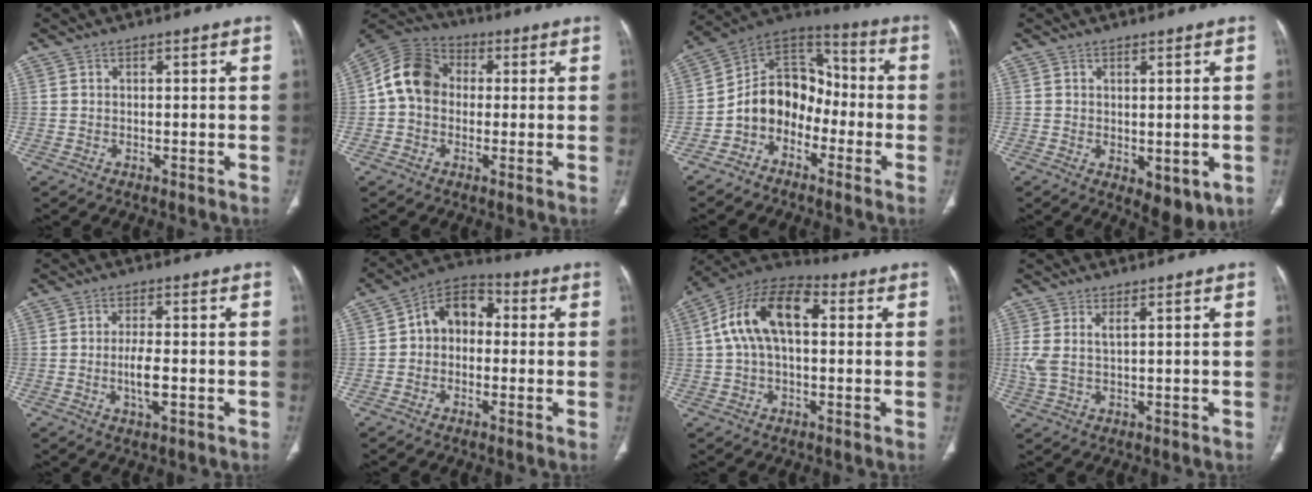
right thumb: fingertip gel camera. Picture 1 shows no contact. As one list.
[{"total": 11.2, "force": [0.5, 9.0, 6.5], "torque": [-0.107, 0.030, -0.007]}, {"total": 12.4, "force": [-4.3, 9.7, 6.4], "torque": [-0.074, 0.077, -0.092]}, {"total": 6.7, "force": [-1.5, 3.3, 5.6], "torque": [-0.060, -0.008, -0.004]}, {"total": 4.8, "force": [-1.1, 1.6, 4.4], "torque": [-0.082, -0.002, -0.020]}, {"total": 9.2, "force": [0.3, 7.0, 6.0], "torque": [-0.064, 0.033, -0.014]}, {"total": 14.5, "force": [2.3, 8.0, 11.8], "torque": [-0.219, 0.040, 0.033]}, {"total": 3.9, "force": [1.2, 1.3, 3.4], "torque": [-0.099, 0.002, 0.032]}]